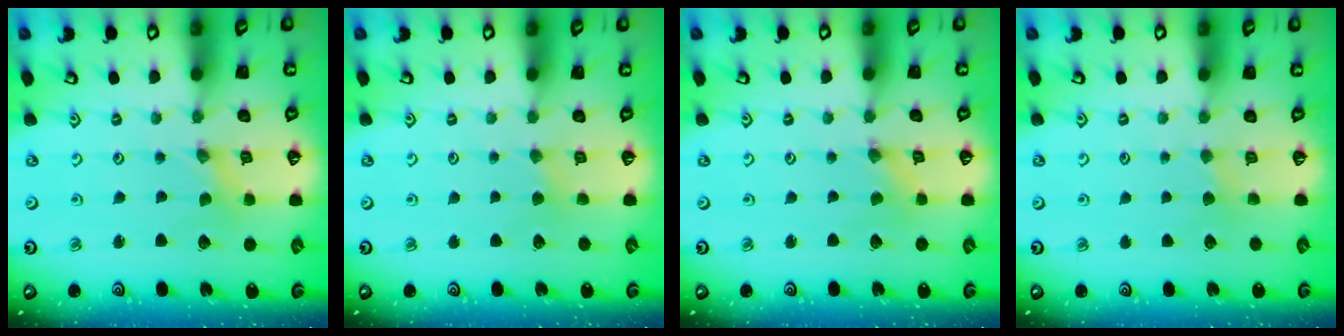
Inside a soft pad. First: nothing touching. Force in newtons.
{"total": 2.2, "press": 2.2, "slide": 0.3}
{"total": 0.0}
{"total": 2.0, "press": 2.0, "slide": 0.3}